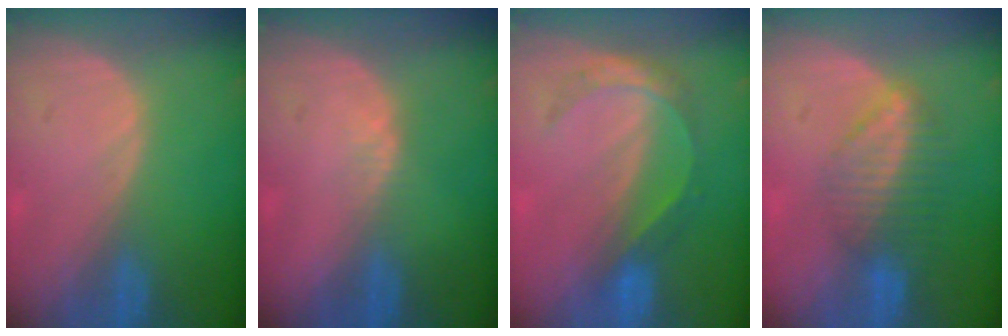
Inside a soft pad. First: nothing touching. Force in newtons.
{"total": 1.2, "press": 0.9, "slide": 0.8}
{"total": 5.6, "press": 4.8, "slide": 2.9}
{"total": 6.9, "press": 6.0, "slide": 3.5}